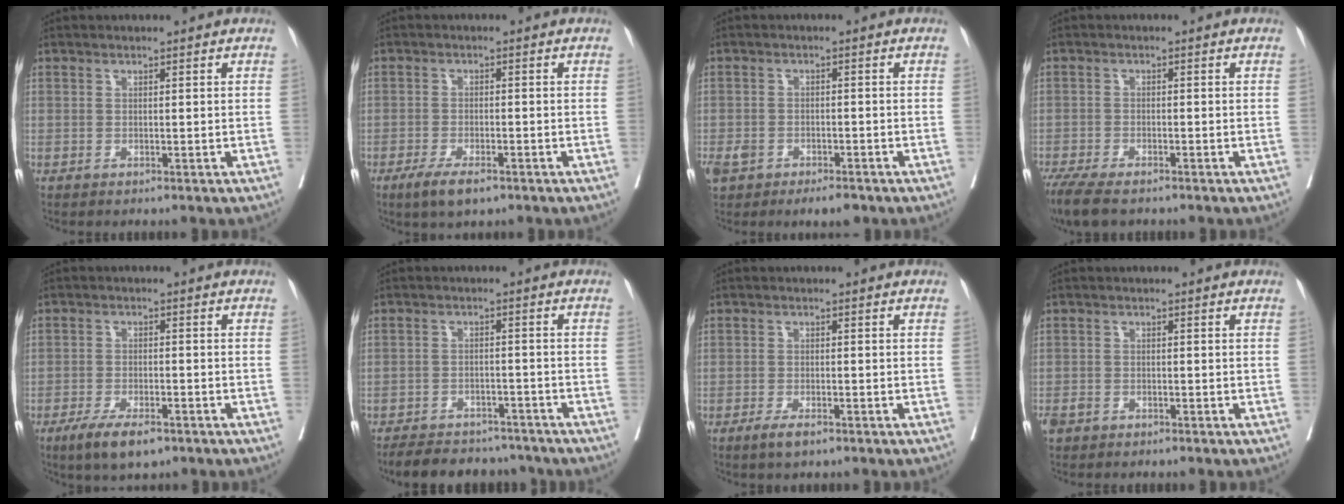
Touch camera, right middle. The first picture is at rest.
{"total": 4.9, "force": [-3.2, 1.4, 3.4], "torque": [-0.064, -0.007, -0.050]}
{"total": 5.5, "force": [-3.5, 2.7, 3.4], "torque": [-0.055, 0.002, -0.052]}
{"total": 7.3, "force": [-5.7, 2.1, 4.0], "torque": [-0.067, -0.014, -0.094]}
{"total": 6.5, "force": [-4.3, 2.0, 4.4], "torque": [-0.078, -0.009, -0.069]}
{"total": 11.3, "force": [-10.0, 4.0, 3.1], "torque": [-0.045, 0.008, -0.132]}
{"total": 2.7, "force": [-1.8, 0.7, 1.9], "torque": [-0.037, -0.003, -0.030]}
{"total": 1.8, "force": [-1.3, 1.1, 0.7], "torque": [-0.018, 0.001, -0.020]}